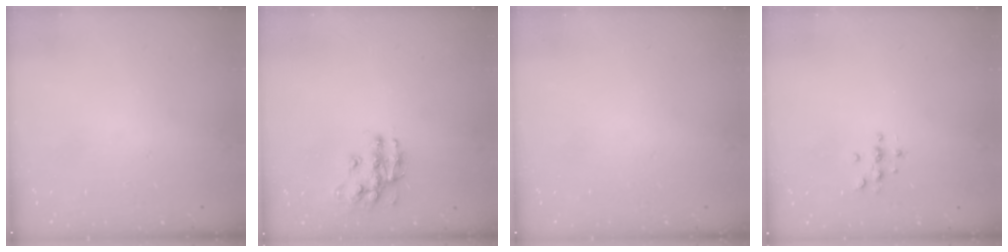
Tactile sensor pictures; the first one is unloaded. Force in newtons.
{"total": 11.9, "press": 11.9, "slide": 0.9}
{"total": 0.0}
{"total": 3.0, "press": 3.0, "slide": 0.4}